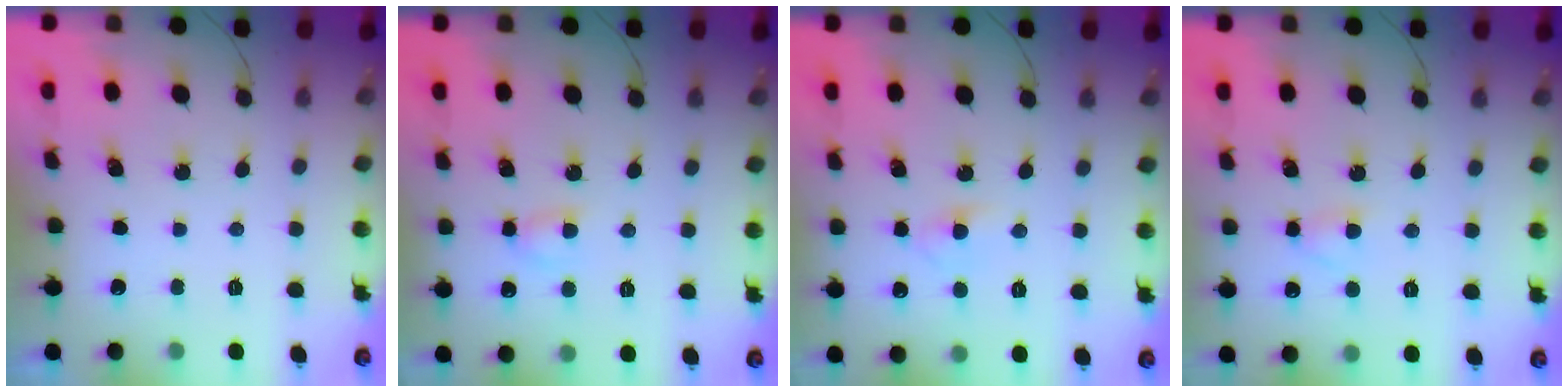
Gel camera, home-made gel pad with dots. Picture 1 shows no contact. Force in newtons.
{"total": 4.3, "press": 4.1, "slide": 1.5}
{"total": 3.2, "press": 3.0, "slide": 1.1}
{"total": 2.8, "press": 2.6, "slide": 1.1}